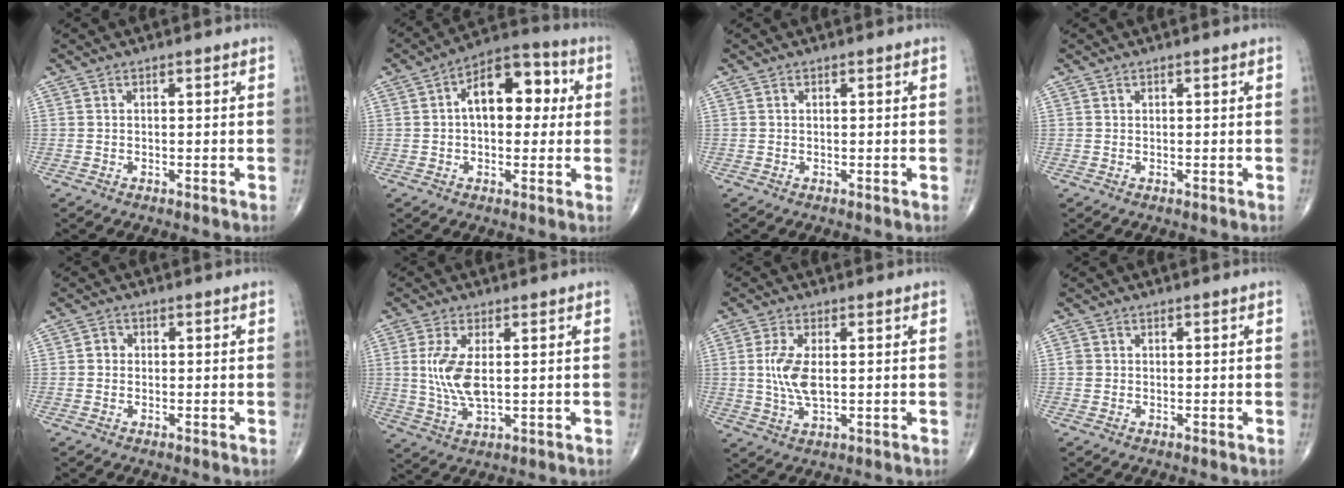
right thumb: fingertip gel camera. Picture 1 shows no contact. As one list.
[{"total": 12.8, "force": [2.0, 7.5, 10.2], "torque": [-0.121, 0.029, 0.020]}, {"total": 0.0}, {"total": 0.0}, {"total": 1.6, "force": [-0.1, 1.4, 0.6], "torque": [-0.001, 0.004, -0.005]}, {"total": 8.2, "force": [1.0, 3.5, 7.3], "torque": [-0.164, -0.010, 0.027]}, {"total": 7.0, "force": [0.6, 3.2, 6.2], "torque": [-0.135, -0.007, 0.014]}, {"total": 1.2, "force": [0.1, 1.1, 0.3], "torque": [-0.001, 0.002, 0.001]}]